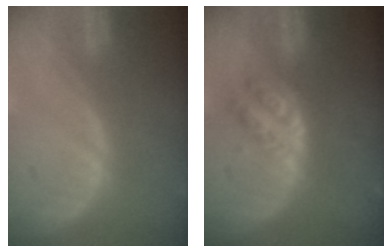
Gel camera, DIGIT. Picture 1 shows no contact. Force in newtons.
{"total": 4.7, "press": 4.2, "slide": 2.2}